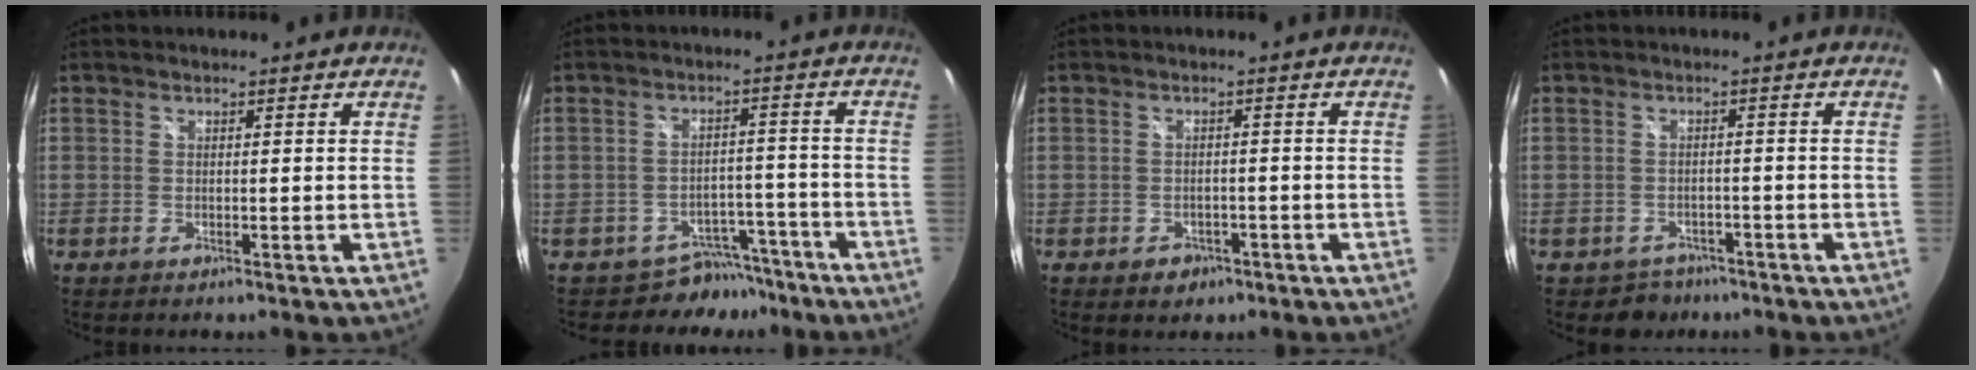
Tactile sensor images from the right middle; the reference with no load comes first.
{"total": 6.6, "force": [-5.7, 3.4, -0.2], "torque": [0.006, 0.024, -0.078]}
{"total": 3.4, "force": [-1.9, 2.6, 1.1], "torque": [-0.027, -0.002, -0.023]}
{"total": 4.3, "force": [-3.0, 3.1, -0.1], "torque": [-0.006, 0.009, -0.044]}